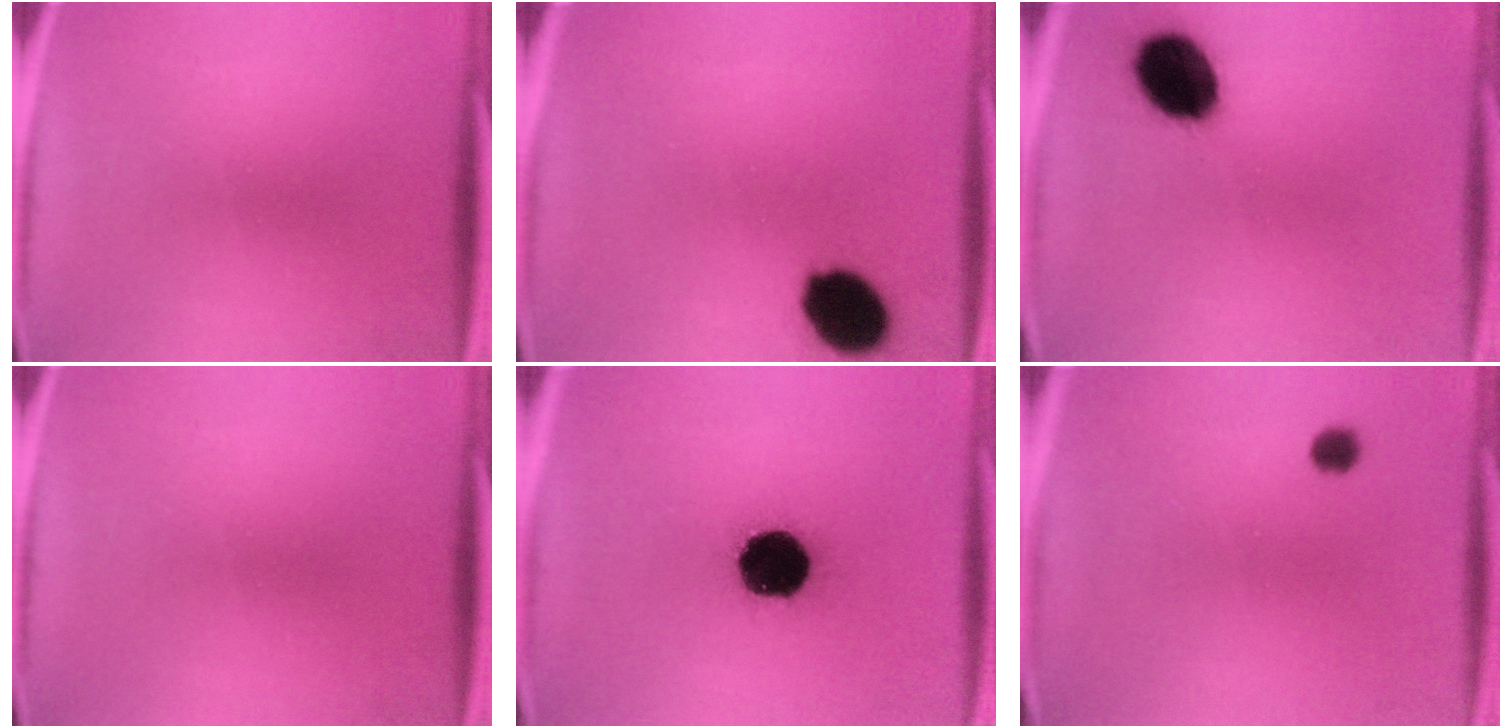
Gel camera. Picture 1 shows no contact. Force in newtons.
{"total": 11.9}
{"total": 13.8}
{"total": 0.0}
{"total": 19.7}
{"total": 1.8}